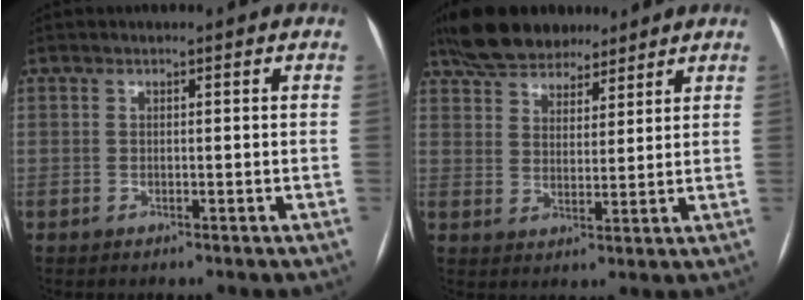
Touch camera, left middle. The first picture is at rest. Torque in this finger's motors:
{"motor_torque": [0.19, -0.20, 0.07, 0.02]}